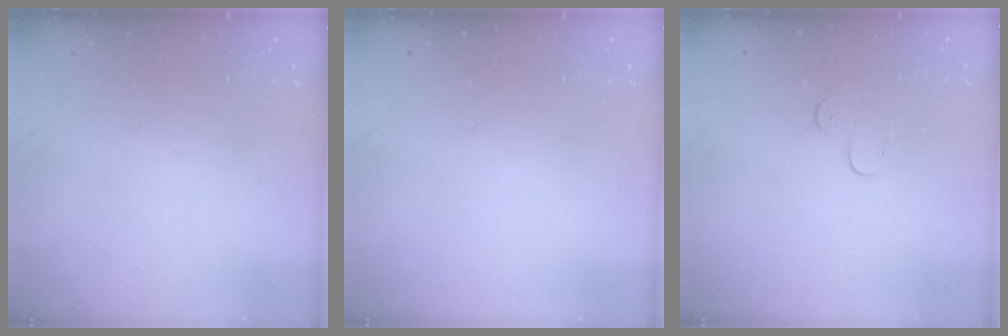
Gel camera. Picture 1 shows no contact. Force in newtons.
{"total": 0.0}
{"total": 3.9, "press": 3.8, "slide": 0.3}